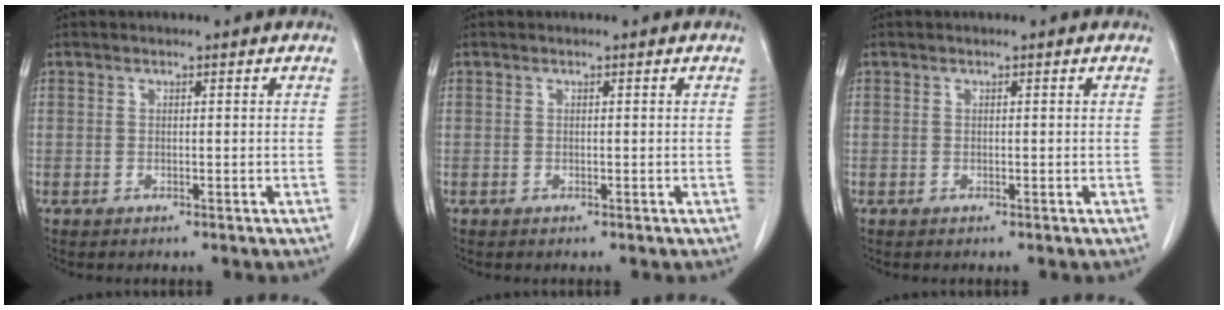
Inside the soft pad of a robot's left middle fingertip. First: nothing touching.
{"total": 0.0}
{"total": 0.0}